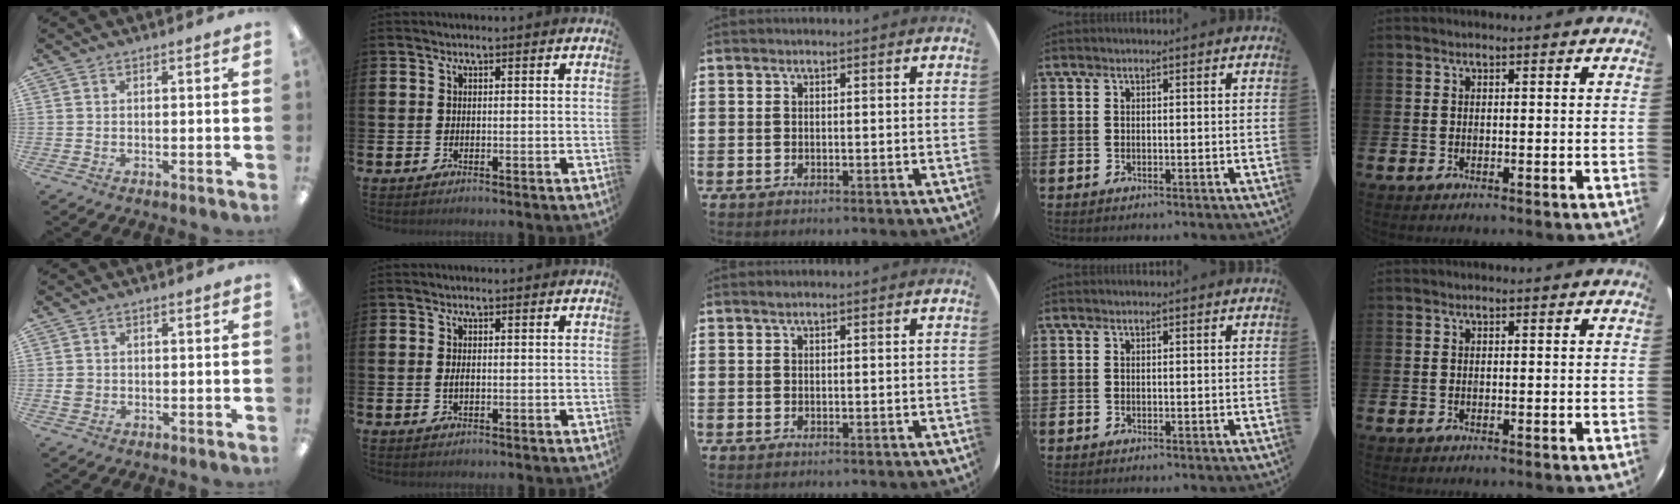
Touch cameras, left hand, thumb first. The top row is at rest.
{"thumb": {"total": 2.6, "force": [-0.1, 2.5, 0.9], "torque": [-0.009, 0.001, -0.005]}, "index": {"total": 1.1, "force": [-0.2, 0.6, 0.9], "torque": [-0.013, 0.003, -0.006]}}